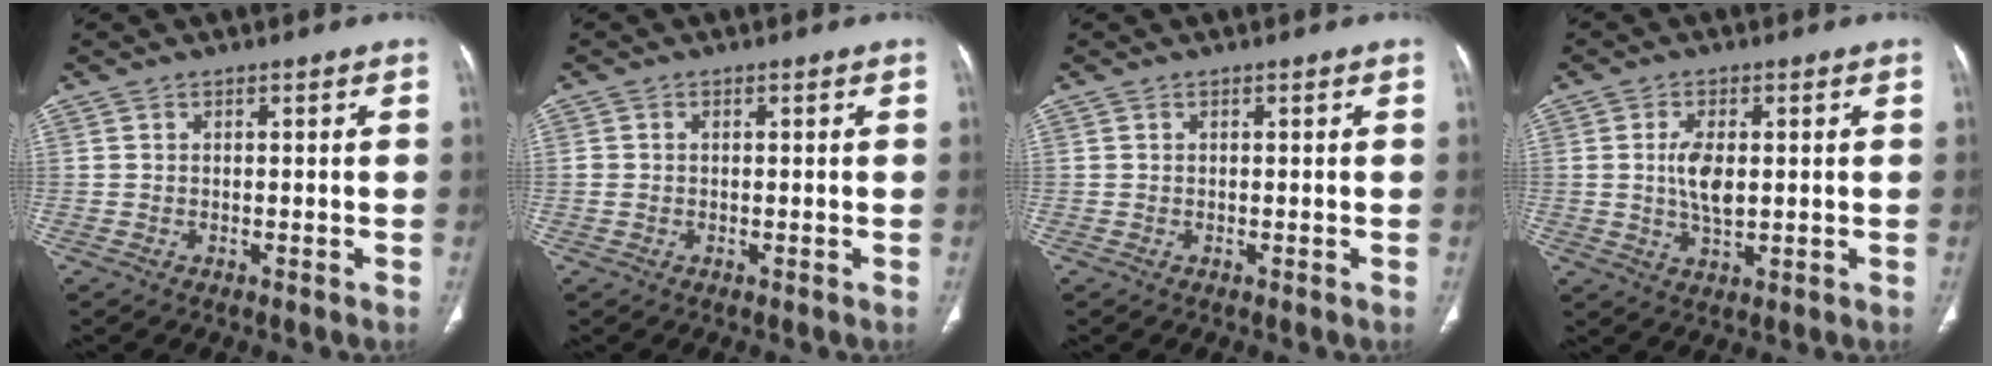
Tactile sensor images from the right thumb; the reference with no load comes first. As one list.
[{"total": 1.0, "force": [0.0, 0.8, 0.6], "torque": [-0.014, 0.003, 0.004]}, {"total": 0.0}, {"total": 6.0, "force": [0.7, 3.0, 5.2], "torque": [-0.099, -0.007, 0.014]}]